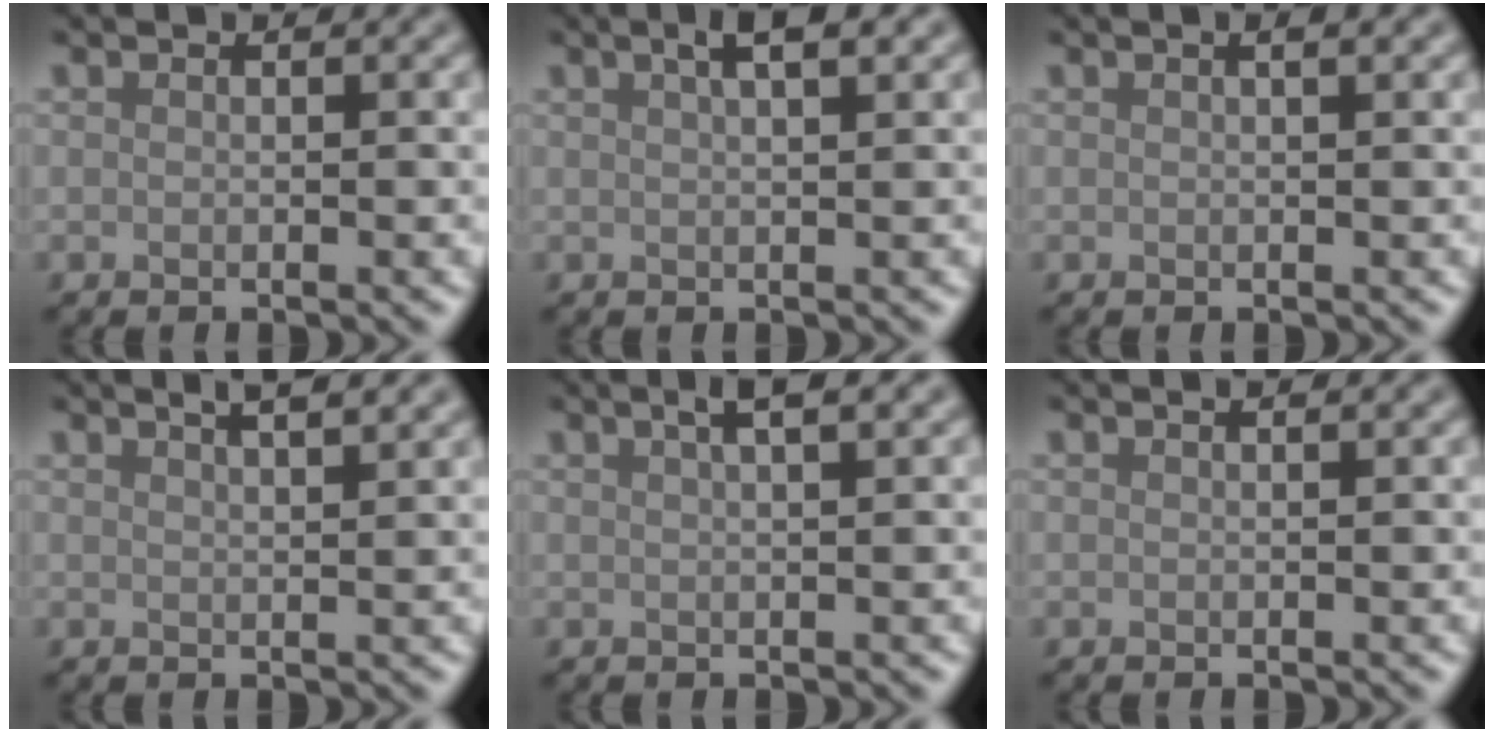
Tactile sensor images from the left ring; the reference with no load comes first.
{"total": 2.6, "force": [1.4, 0.6, 2.1], "torque": [-0.025, 0.007, 0.020]}
{"total": 1.3, "force": [0.6, 0.3, 1.0], "torque": [-0.015, 0.002, 0.005]}
{"total": 3.9, "force": [2.5, 1.4, 2.6], "torque": [-0.006, 0.017, 0.008]}
{"total": 2.3, "force": [1.2, 0.5, 1.9], "torque": [-0.023, 0.007, 0.015]}
{"total": 0.6, "force": [0.4, 0.1, 0.4], "torque": [-0.006, 0.003, 0.005]}